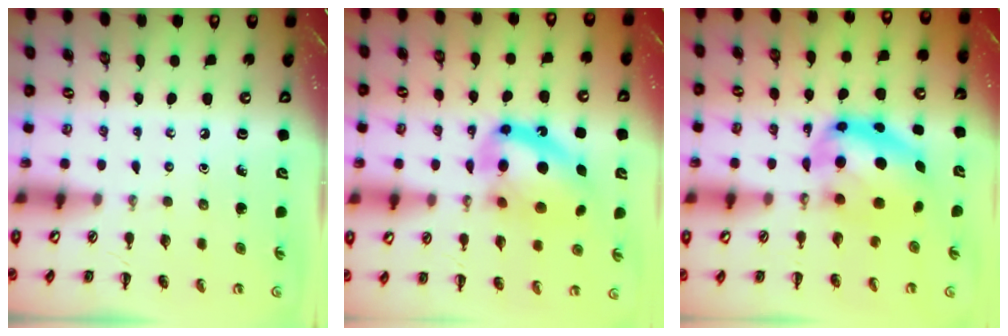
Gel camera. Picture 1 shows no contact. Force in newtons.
{"total": 15.6, "press": 15.1, "slide": 4.2}
{"total": 9.9, "press": 9.6, "slide": 2.4}